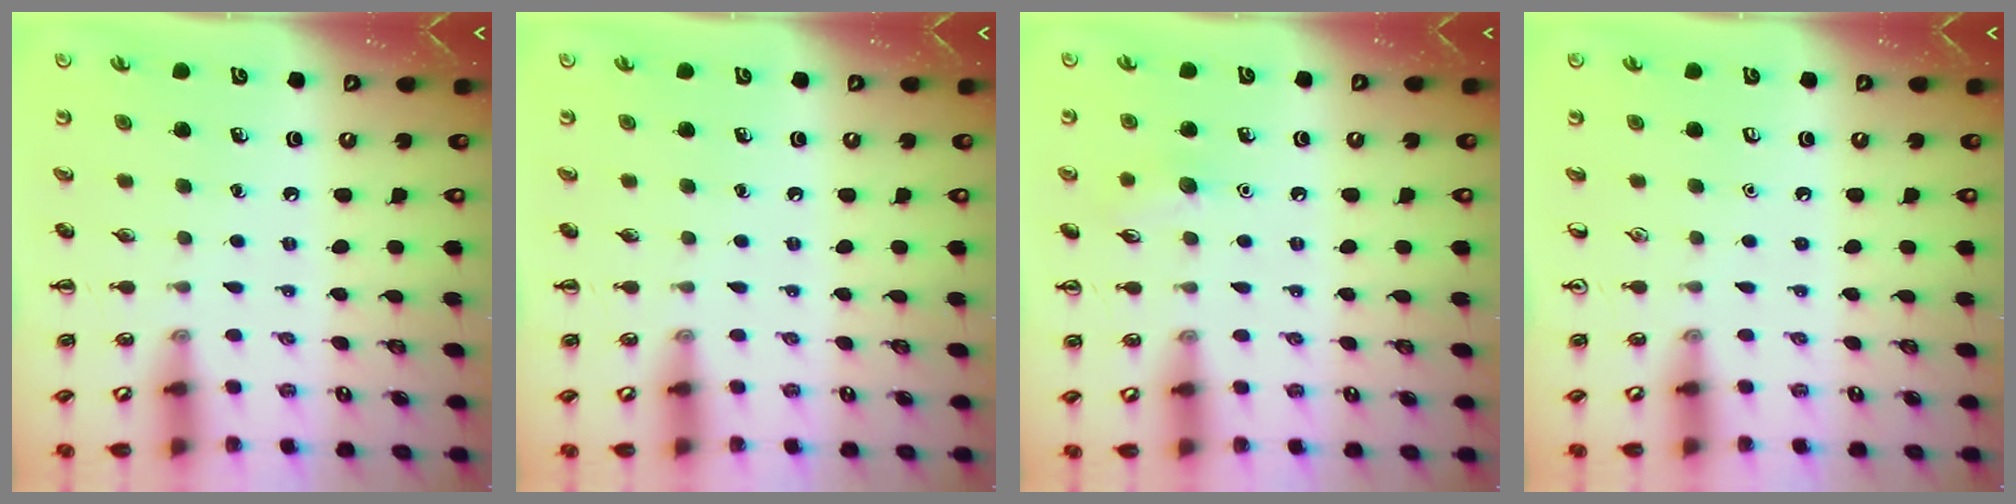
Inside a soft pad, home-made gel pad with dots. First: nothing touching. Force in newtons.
{"total": 0.0}
{"total": 7.3, "press": 7.0, "slide": 2.0}
{"total": 0.0}